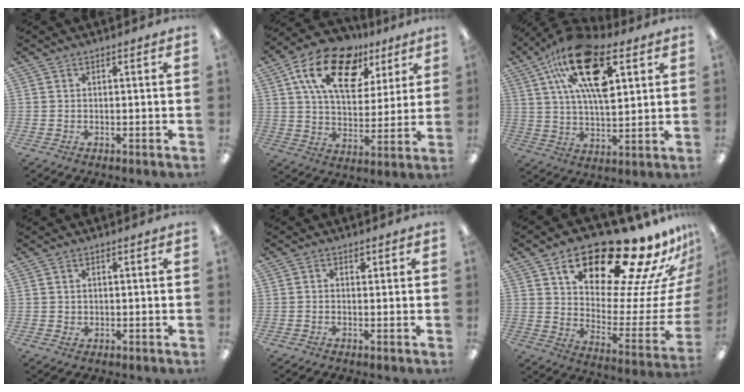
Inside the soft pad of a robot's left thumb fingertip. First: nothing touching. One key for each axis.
{"total": 18.8, "fx": 9.9, "fy": 10.8, "fz": 11.8, "tx": -0.205, "ty": -0.029, "tz": 0.175}
{"total": 21.8, "fx": 10.3, "fy": 9.9, "fz": 16.5, "tx": -0.300, "ty": -0.032, "tz": 0.168}
{"total": 1.0, "fx": 0.4, "fy": 0.9, "fz": 0.2, "tx": 0.003, "ty": 0.001, "tz": 0.004}
{"total": 1.0, "fx": 0.3, "fy": 0.5, "fz": 0.8, "tx": -0.009, "ty": 0.000, "tz": 0.003}
{"total": 26.2, "fx": 18.3, "fy": 9.3, "fz": 16.3, "tx": -0.228, "ty": -0.129, "tz": 0.297}